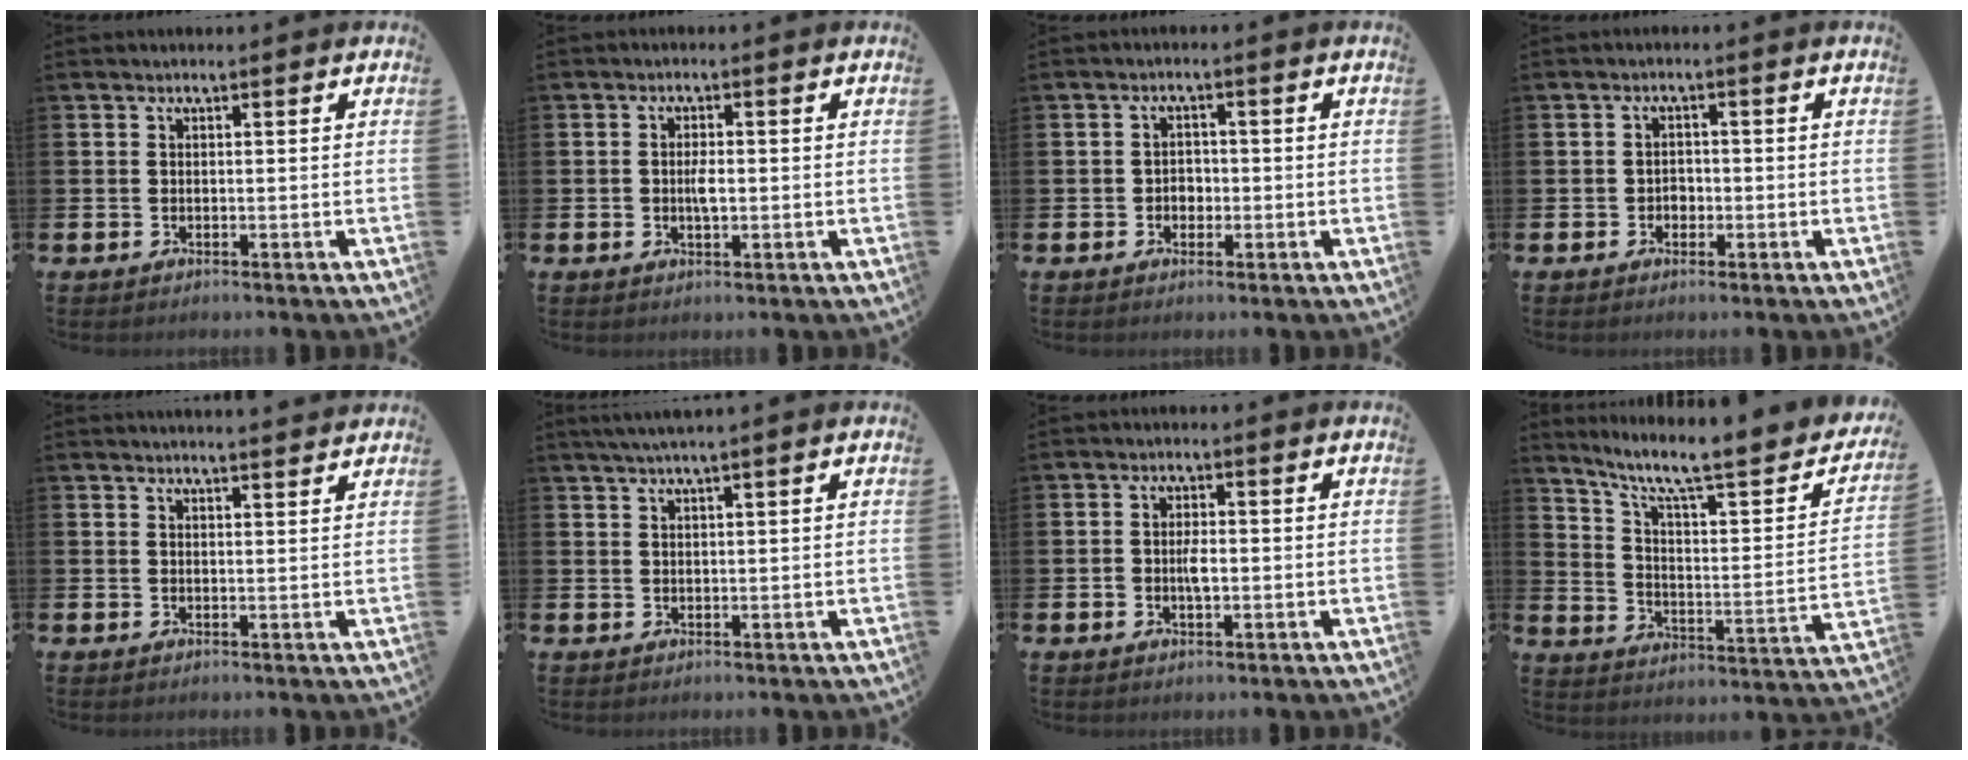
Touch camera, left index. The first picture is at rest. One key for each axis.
{"total": 2.3, "fx": -0.1, "fy": 1.0, "fz": 2.0, "tx": -0.024, "ty": -0.003, "tz": -0.006}
{"total": 2.0, "fx": -0.6, "fy": 1.7, "fz": 0.9, "tx": -0.004, "ty": -0.001, "tz": -0.019}
{"total": 1.7, "fx": -0.5, "fy": 1.5, "fz": 0.6, "tx": 0.002, "ty": -0.001, "tz": -0.017}
{"total": 2.2, "fx": 2.1, "fy": -0.1, "fz": 0.0, "tx": 0.006, "ty": -0.015, "tz": 0.037}
{"total": 2.1, "fx": 1.7, "fy": -0.3, "fz": 1.2, "tx": -0.030, "ty": 0.004, "tz": 0.031}
{"total": 2.6, "fx": -0.3, "fy": 1.3, "fz": 2.2, "tx": -0.027, "ty": -0.003, "tz": -0.009}
{"total": 8.3, "fx": 6.1, "fy": 2.0, "fz": 5.3, "tx": -0.112, "ty": -0.048, "tz": 0.090}